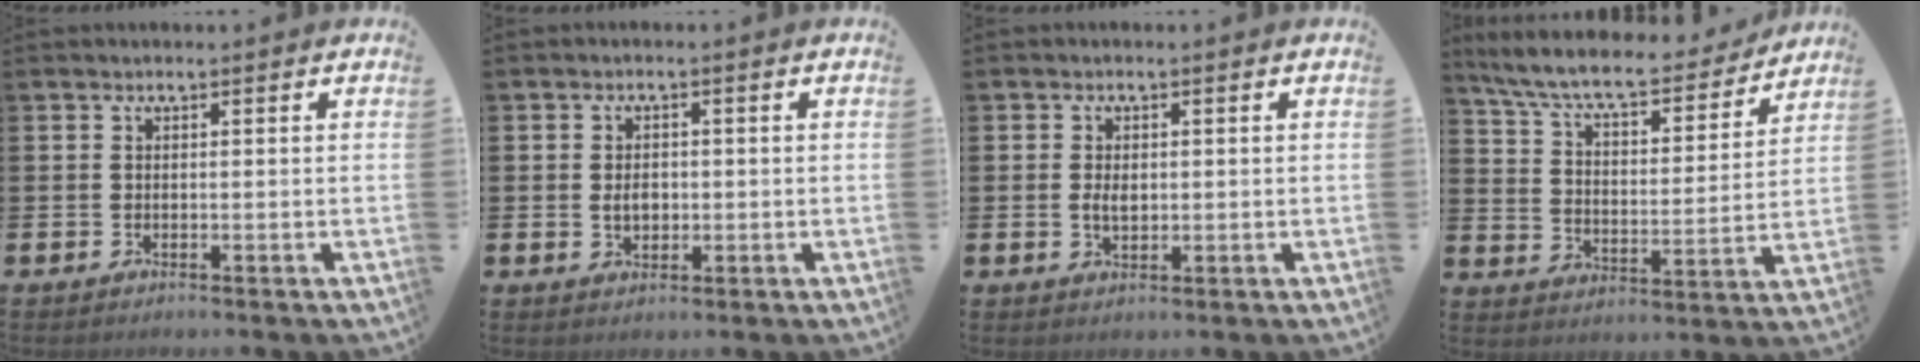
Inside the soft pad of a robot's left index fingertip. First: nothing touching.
{"total": 2.4, "force": [-0.1, 1.7, 1.7], "torque": [-0.013, -0.001, -0.008]}
{"total": 2.1, "force": [0.1, 1.3, 1.7], "torque": [-0.014, -0.002, -0.004]}
{"total": 8.6, "force": [7.8, 1.5, 3.3], "torque": [-0.101, -0.052, 0.131]}